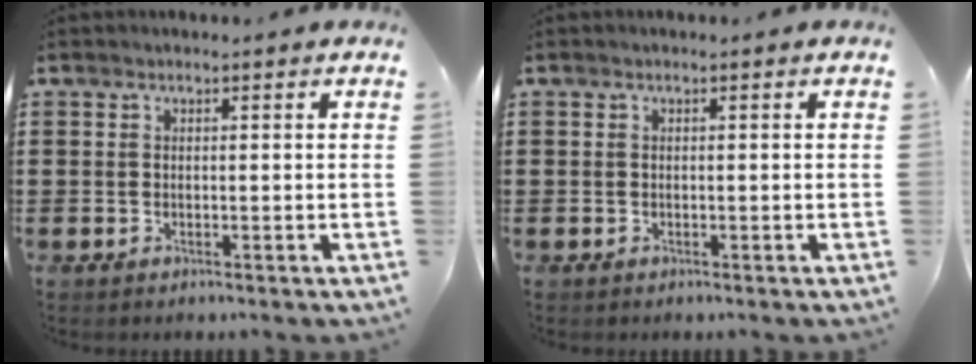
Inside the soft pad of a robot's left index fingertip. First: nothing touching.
{"total": 0.0}